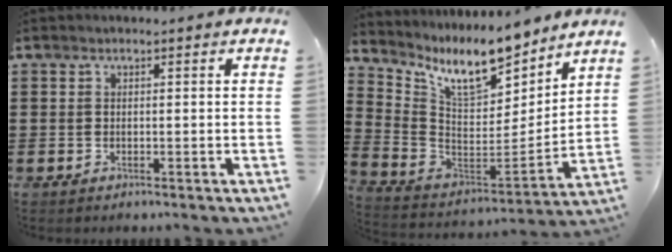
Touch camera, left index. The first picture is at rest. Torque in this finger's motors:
{"motor_torque": [0.42, -0.09, 0.45, 0.13]}